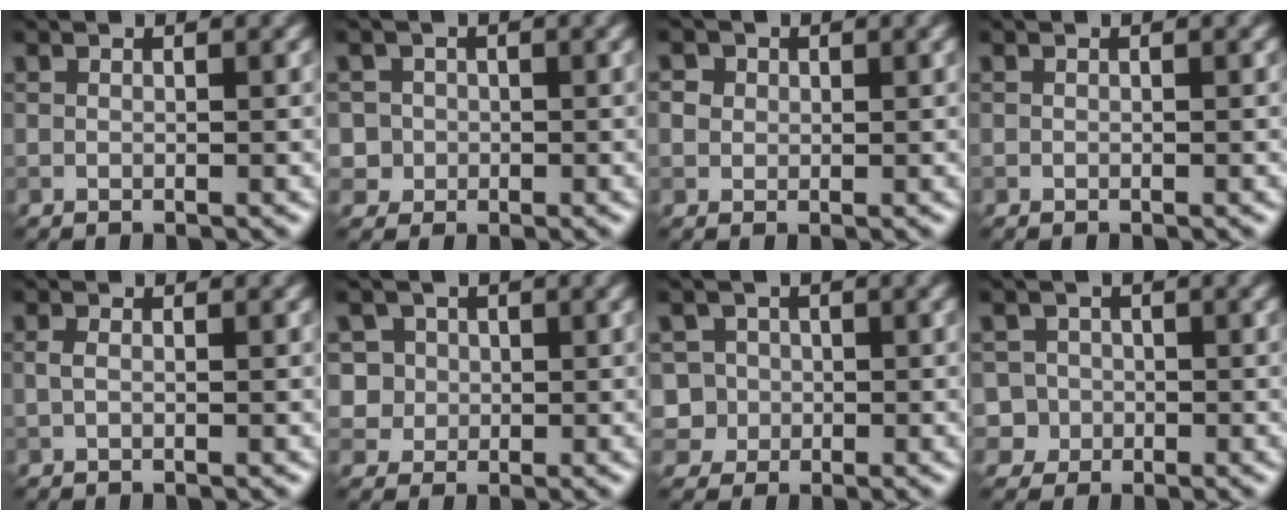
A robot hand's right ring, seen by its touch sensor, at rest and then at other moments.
{"total": 2.7, "force": [-0.1, 2.7, 0.4], "torque": [0.010, 0.013, -0.005]}
{"total": 2.4, "force": [1.1, 1.9, 0.9], "torque": [-0.021, 0.006, 0.014]}
{"total": 0.0}
{"total": 0.7, "force": [-0.1, 0.4, 0.7], "torque": [-0.018, 0.000, -0.002]}
{"total": 4.6, "force": [1.4, 4.1, 1.5], "torque": [-0.014, 0.020, 0.014]}
{"total": 4.0, "force": [-0.3, 3.9, 0.8], "torque": [0.005, 0.020, -0.019]}
{"total": 3.6, "force": [-0.8, 3.5, 0.4], "torque": [0.020, 0.013, -0.032]}